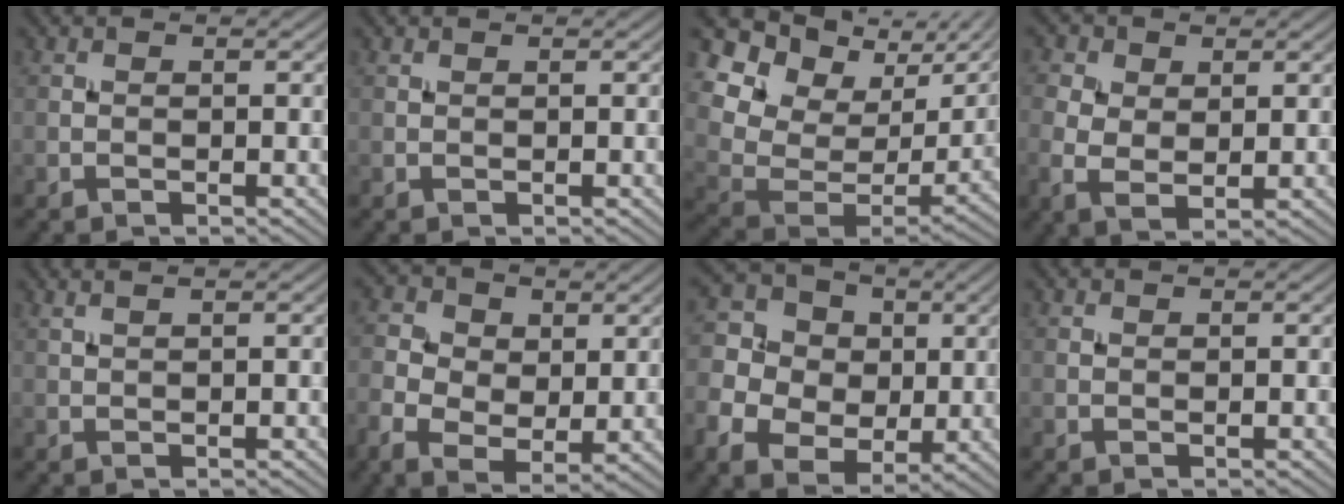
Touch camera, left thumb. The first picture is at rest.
{"total": 0.0}
{"total": 16.0, "force": [8.7, 10.1, 8.9], "torque": [-0.207, 0.005, 0.175]}
{"total": 4.7, "force": [1.0, 3.1, 3.5], "torque": [-0.087, 0.001, 0.016]}
{"total": 1.7, "force": [1.2, 0.3, 1.2], "torque": [-0.021, 0.003, 0.011]}
{"total": 7.1, "force": [0.6, 5.0, 4.9], "torque": [-0.120, -0.006, 0.009]}
{"total": 9.6, "force": [0.5, 8.3, 4.9], "torque": [-0.150, 0.003, 0.004]}
{"total": 0.0}